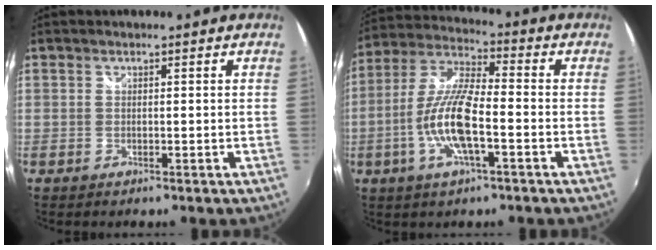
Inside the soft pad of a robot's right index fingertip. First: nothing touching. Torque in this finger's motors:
{"motor_torque": [1.58, -0.56, 0.36, 0.15]}